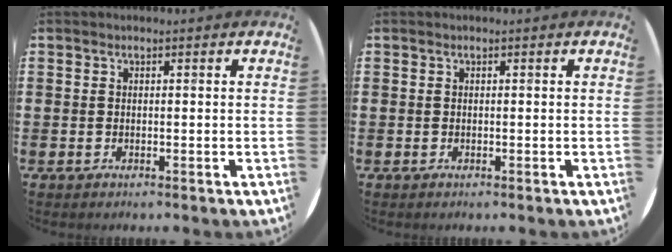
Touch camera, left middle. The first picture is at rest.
{"total": 0.0}